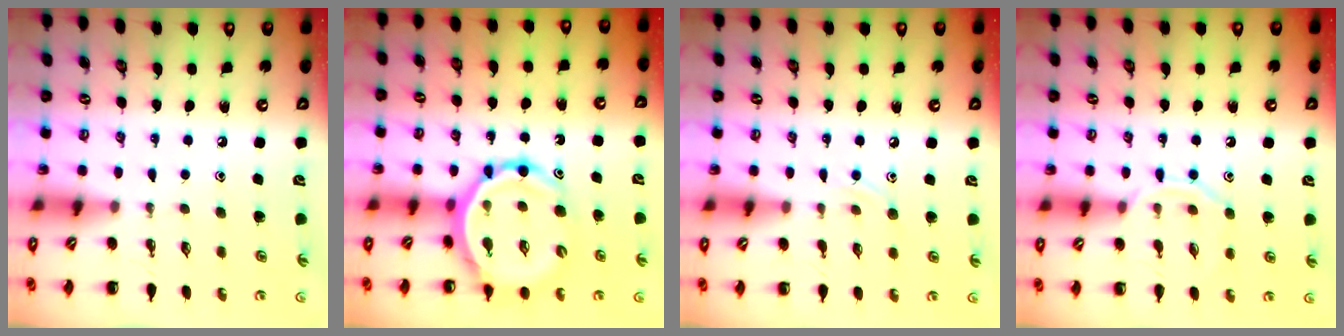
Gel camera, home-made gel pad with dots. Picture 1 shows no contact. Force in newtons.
{"total": 14.7, "press": 14.1, "slide": 4.2}
{"total": 6.7, "press": 6.5, "slide": 1.6}
{"total": 8.2, "press": 8.1, "slide": 0.9}